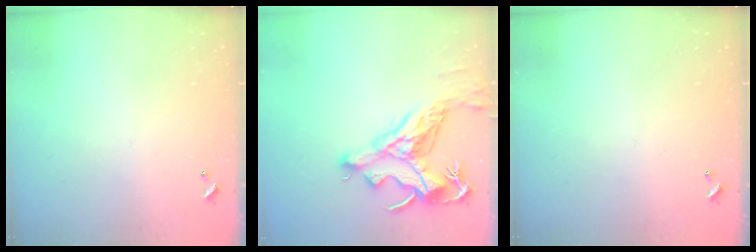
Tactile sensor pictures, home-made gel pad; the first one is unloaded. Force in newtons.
{"total": 9.9, "press": 9.7, "slide": 1.9}
{"total": 0.0}